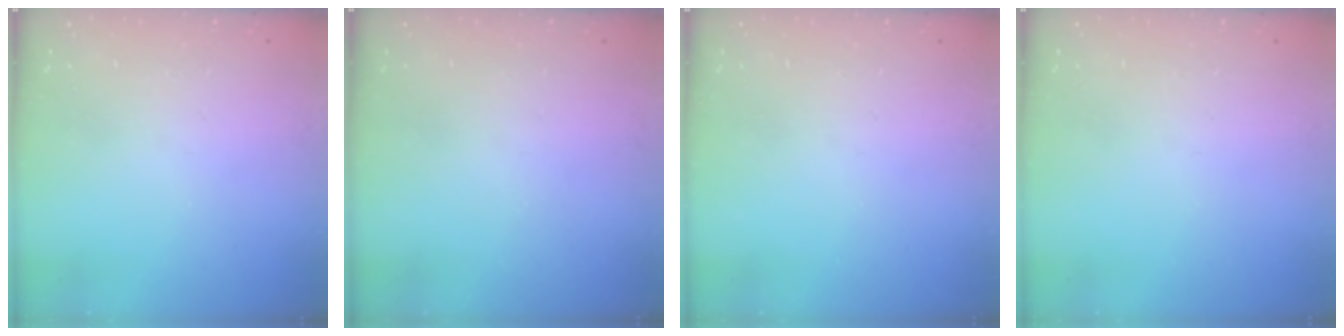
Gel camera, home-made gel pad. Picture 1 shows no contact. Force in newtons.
{"total": 0.0}
{"total": 0.0}
{"total": 0.0}